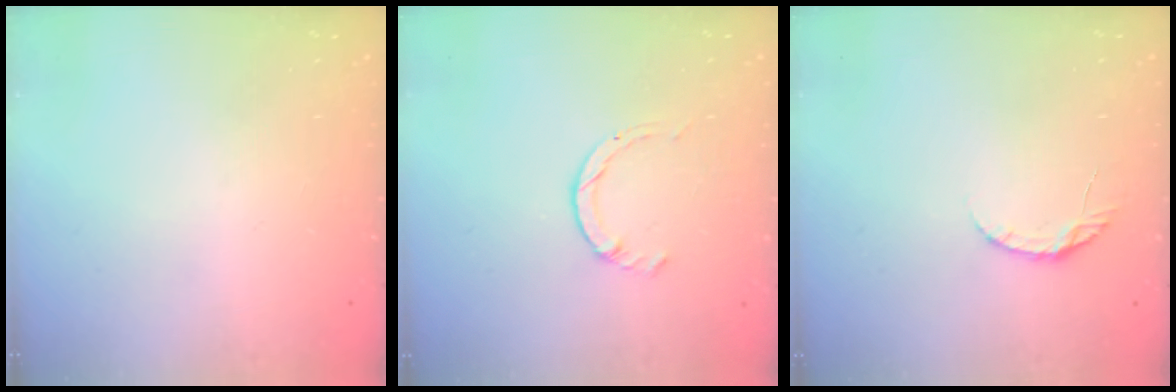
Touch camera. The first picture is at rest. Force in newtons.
{"total": 1.4, "press": 1.4, "slide": 0.2}
{"total": 5.1, "press": 5.0, "slide": 0.7}